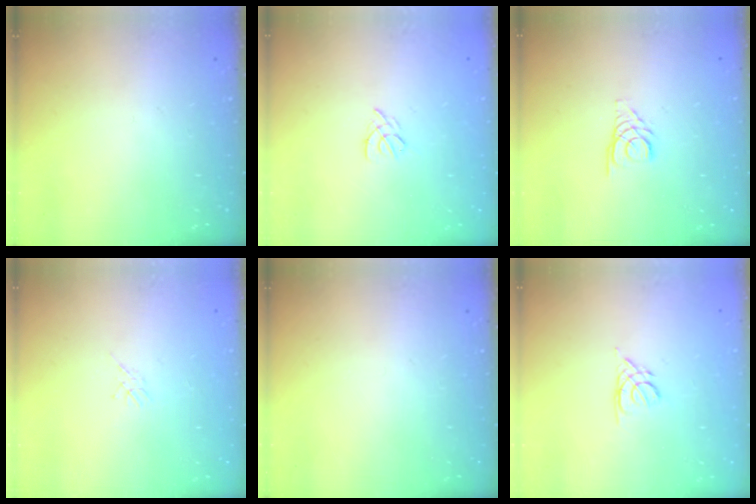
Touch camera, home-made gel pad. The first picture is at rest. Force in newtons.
{"total": 2.5, "press": 2.4, "slide": 0.6}
{"total": 3.4, "press": 3.3, "slide": 0.3}
{"total": 1.1, "press": 1.1, "slide": 0.3}
{"total": 0.0}
{"total": 2.1, "press": 2.0, "slide": 0.4}